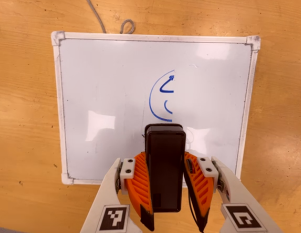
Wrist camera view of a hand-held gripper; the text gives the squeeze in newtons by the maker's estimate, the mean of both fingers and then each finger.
{"total": 5.8, "left": 4.7, "right": 7.0}